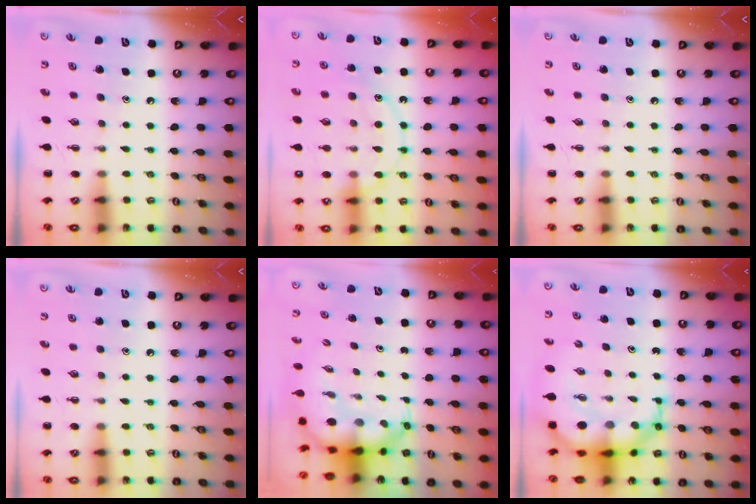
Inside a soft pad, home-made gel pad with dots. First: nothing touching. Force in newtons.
{"total": 15.2, "press": 15.2, "slide": 0.9}
{"total": 0.0}
{"total": 7.4, "press": 6.9, "slide": 2.6}
{"total": 8.0, "press": 7.7, "slide": 2.0}
{"total": 10.7, "press": 10.3, "slide": 3.0}